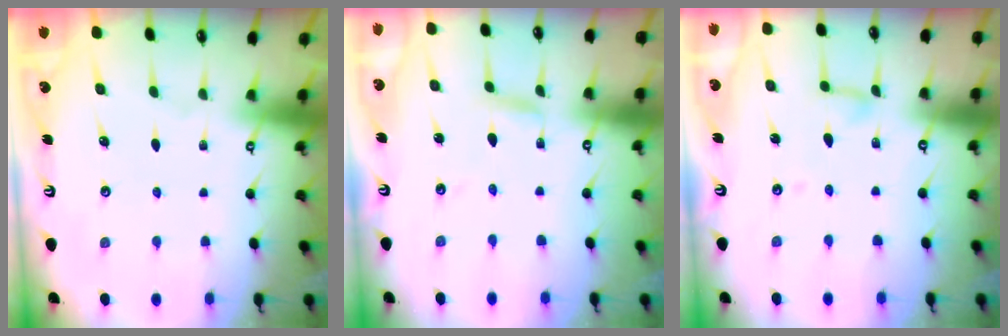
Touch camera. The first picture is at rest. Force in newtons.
{"total": 2.0, "press": 2.0, "slide": 0.2}
{"total": 4.8, "press": 4.8, "slide": 0.2}